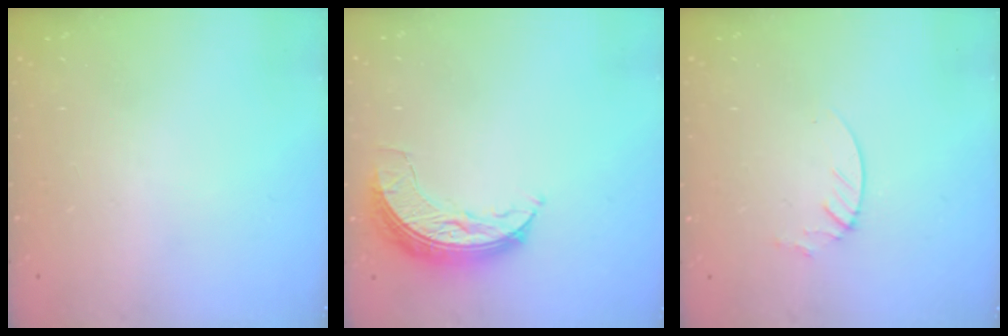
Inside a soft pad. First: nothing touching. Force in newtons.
{"total": 7.7, "press": 7.7, "slide": 0.3}
{"total": 1.9, "press": 1.9, "slide": 0.2}